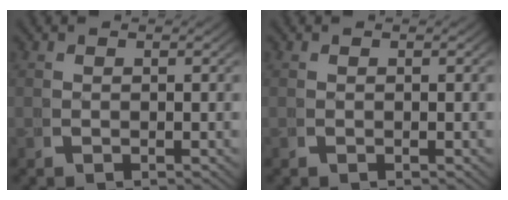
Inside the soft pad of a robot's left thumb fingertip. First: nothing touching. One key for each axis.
{"total": 0.0}